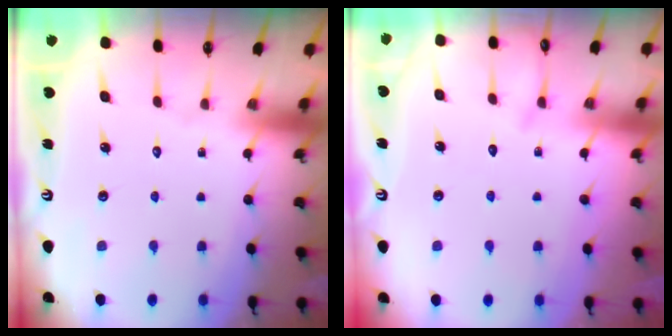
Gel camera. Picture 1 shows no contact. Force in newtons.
{"total": 6.3, "press": 6.3, "slide": 0.5}